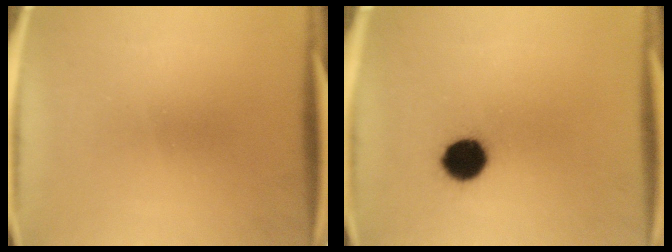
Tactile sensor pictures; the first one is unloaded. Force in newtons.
{"total": 8.5}